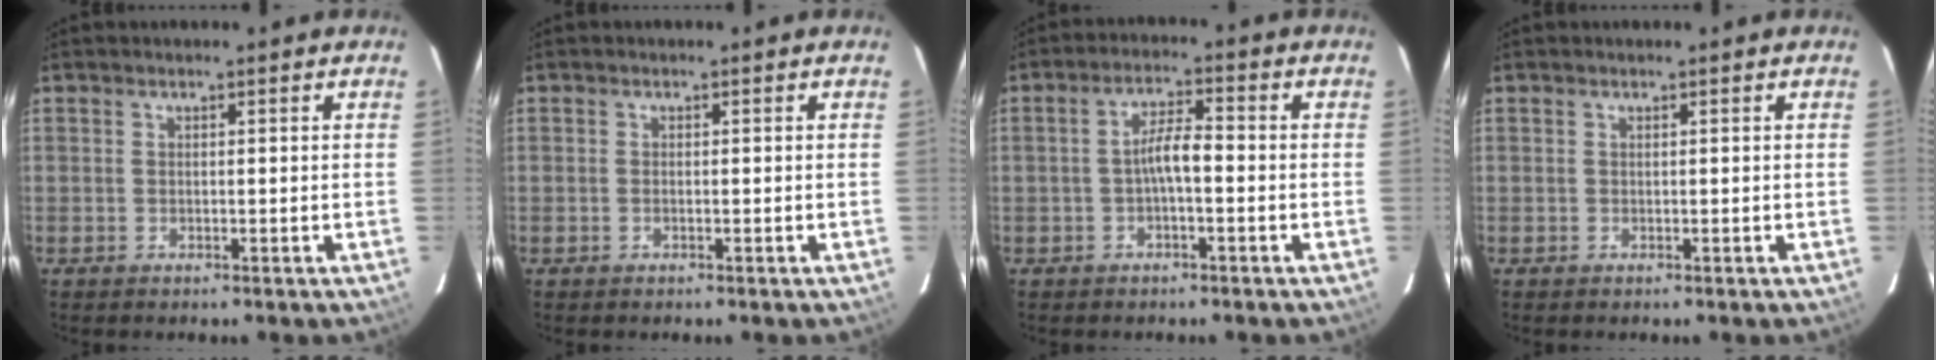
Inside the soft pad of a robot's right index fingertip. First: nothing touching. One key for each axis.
{"total": 0.5, "fx": -0.2, "fy": 0.3, "fz": 0.4, "tx": -0.009, "ty": 0.000, "tz": -0.005}
{"total": 4.2, "fx": -1.1, "fy": 0.9, "fz": 3.9, "tx": -0.075, "ty": 0.012, "tz": -0.020}
{"total": 0.0}